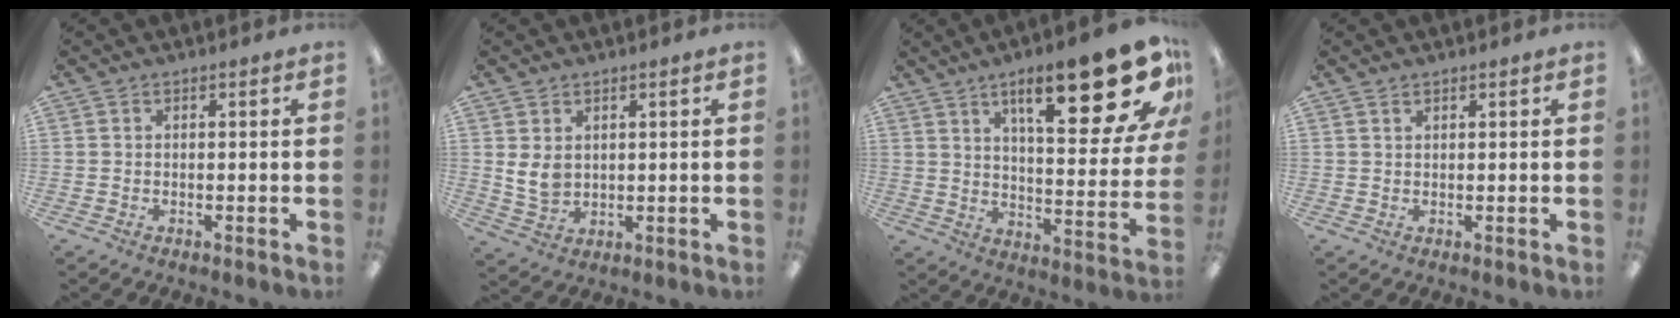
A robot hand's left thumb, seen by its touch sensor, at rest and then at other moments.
{"total": 5.4, "force": [1.8, 3.9, 3.3], "torque": [-0.080, -0.009, 0.030]}
{"total": 23.1, "force": [13.0, 7.3, 17.7], "torque": [-0.240, -0.074, 0.197]}
{"total": 1.2, "force": [0.9, 0.4, 0.6], "torque": [-0.013, 0.001, 0.016]}